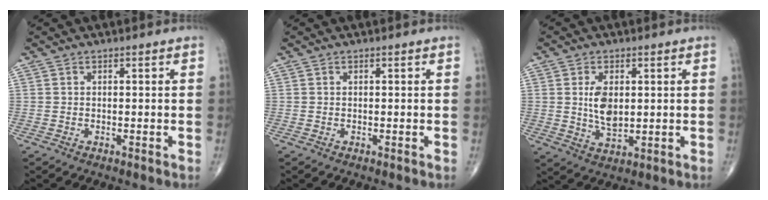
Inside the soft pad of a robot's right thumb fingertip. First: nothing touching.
{"total": 0.0}
{"total": 6.4, "force": [1.0, 3.5, 5.3], "torque": [-0.090, -0.013, 0.023]}